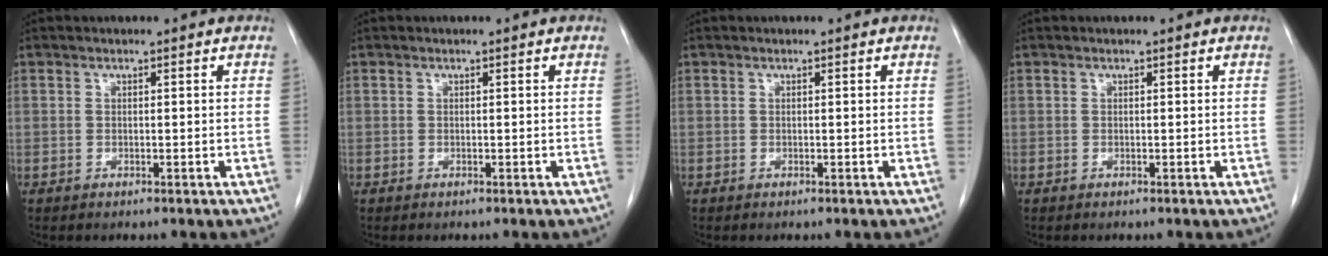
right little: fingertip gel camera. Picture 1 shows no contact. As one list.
[{"total": 0.0}, {"total": 0.0}, {"total": 0.0}]